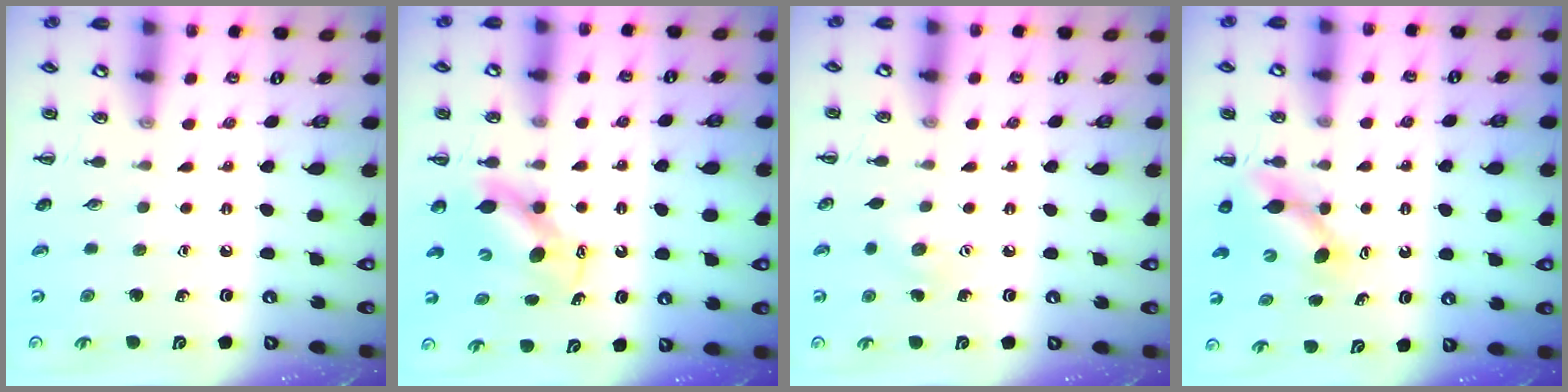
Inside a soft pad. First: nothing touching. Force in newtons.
{"total": 6.5, "press": 6.4, "slide": 1.0}
{"total": 5.6, "press": 5.4, "slide": 1.6}
{"total": 5.2, "press": 5.2, "slide": 0.6}